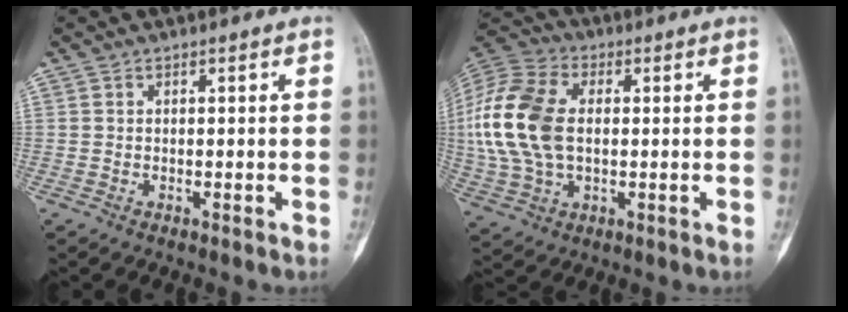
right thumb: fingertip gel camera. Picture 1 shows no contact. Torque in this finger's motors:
{"motor_torque": [-0.65, 1.65, 1.83, -0.08, 0.26]}